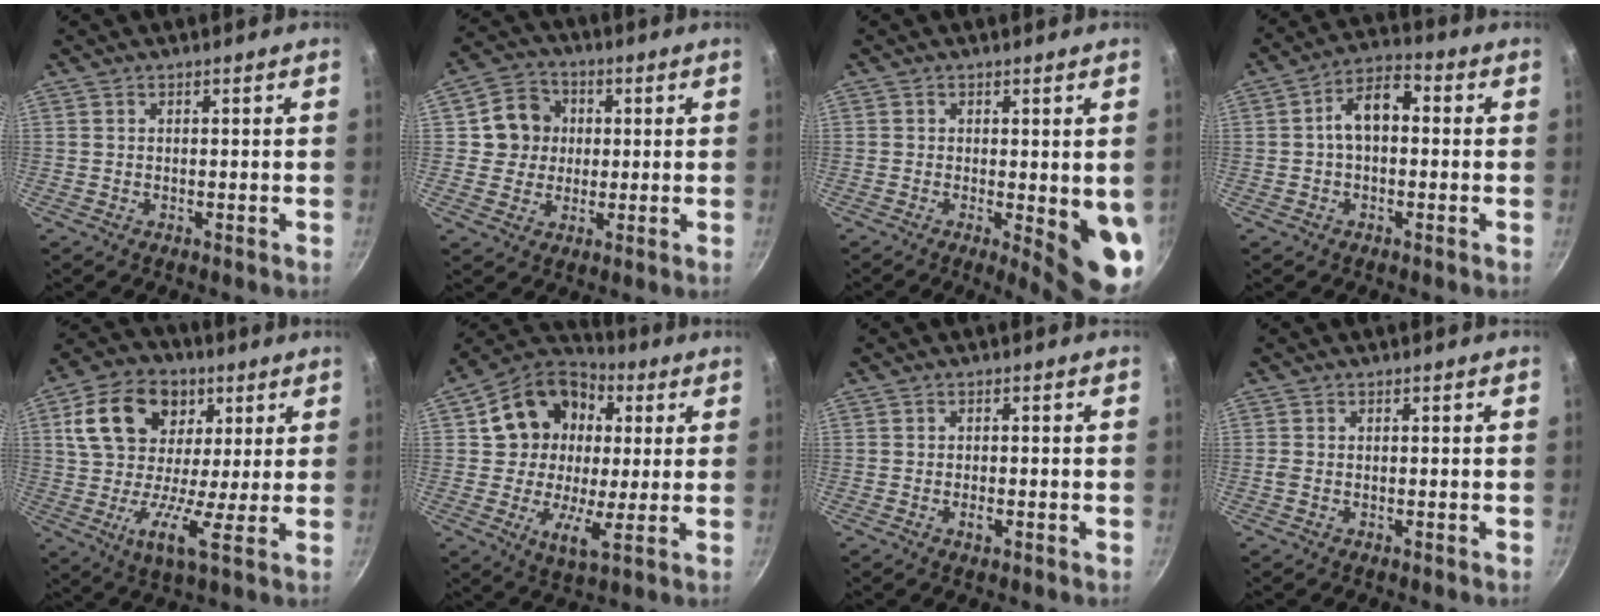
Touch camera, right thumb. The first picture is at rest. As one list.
[{"total": 8.9, "force": [0.9, 8.4, 3.0], "torque": [-0.009, 0.017, 0.001]}, {"total": 9.2, "force": [-0.9, 2.8, 8.7], "torque": [-0.093, -0.018, -0.007]}, {"total": 8.1, "force": [0.3, 5.0, 6.3], "torque": [-0.086, 0.032, -0.006]}, {"total": 17.2, "force": [5.5, 11.5, 11.6], "torque": [-0.191, 0.001, 0.074]}, {"total": 17.6, "force": [4.5, 13.1, 11.0], "torque": [-0.163, 0.004, 0.058]}, {"total": 1.8, "force": [-0.7, 0.8, 1.4], "torque": [-0.029, 0.002, -0.013]}, {"total": 0.9, "force": [-0.3, 0.6, 0.6], "torque": [-0.015, 0.001, -0.006]}]